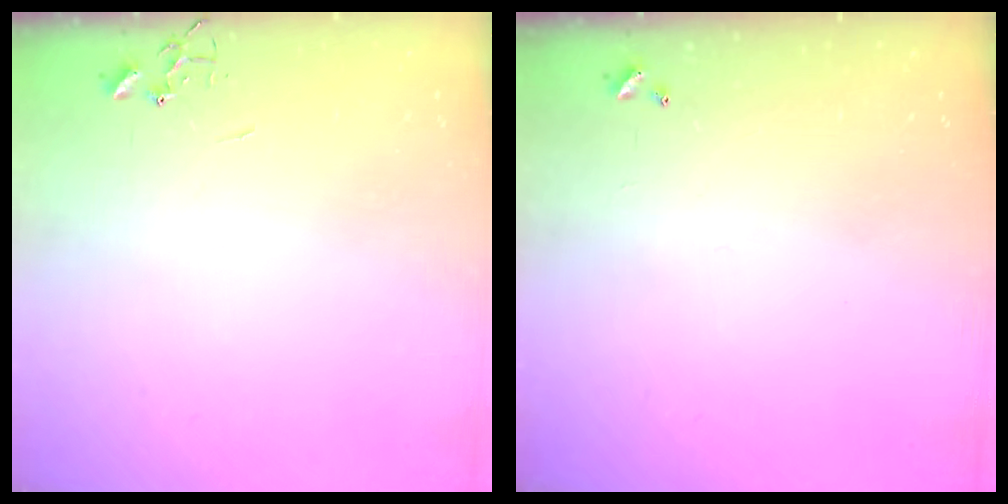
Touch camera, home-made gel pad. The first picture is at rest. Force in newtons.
{"total": 0.0}